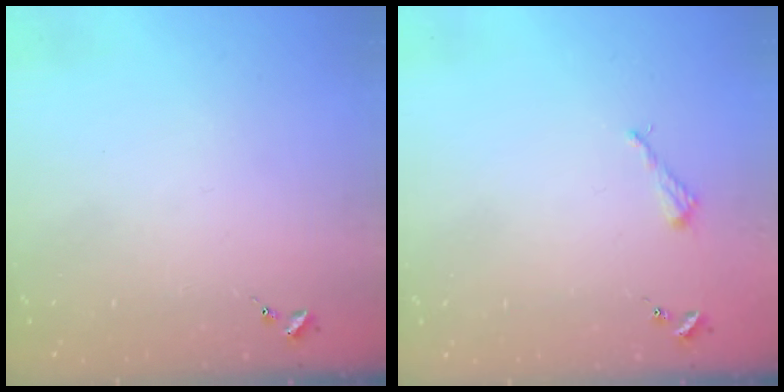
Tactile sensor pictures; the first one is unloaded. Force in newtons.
{"total": 2.6, "press": 2.6, "slide": 0.3}